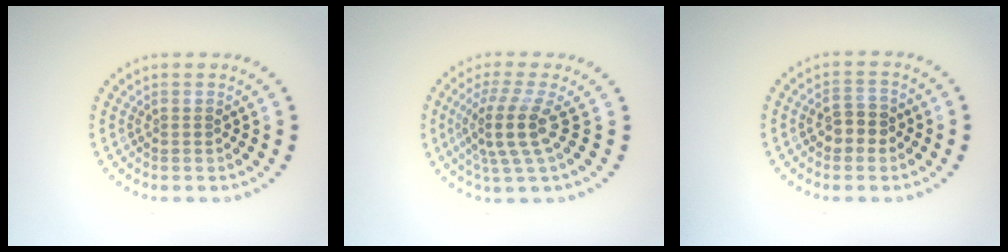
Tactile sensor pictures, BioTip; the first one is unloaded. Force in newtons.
{"total": 3.9, "press": 2.8, "slide": 2.7}
{"total": 2.5, "press": 2.4, "slide": 0.5}